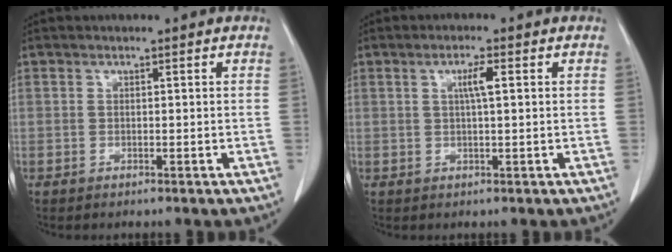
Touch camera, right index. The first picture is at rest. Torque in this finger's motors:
{"motor_torque": [0.13, 0.00, 0.06, 0.02]}